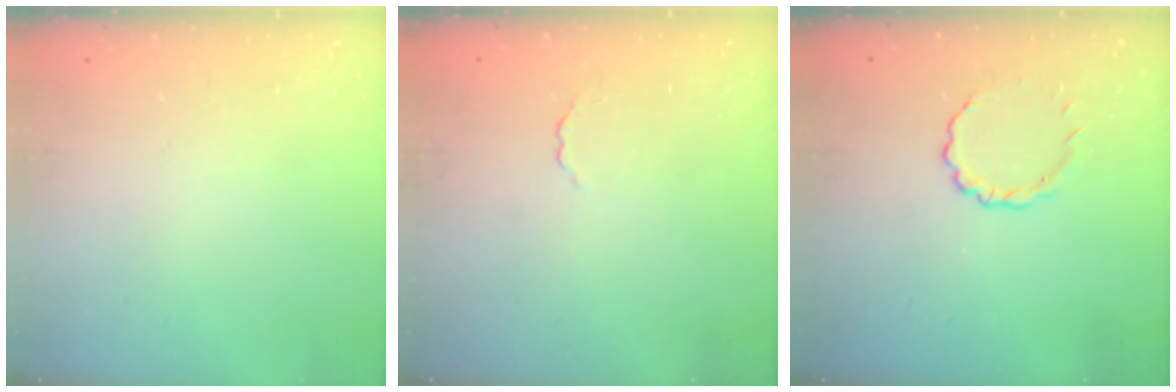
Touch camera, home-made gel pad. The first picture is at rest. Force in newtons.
{"total": 2.0, "press": 1.9, "slide": 0.6}
{"total": 2.8, "press": 2.7, "slide": 0.9}